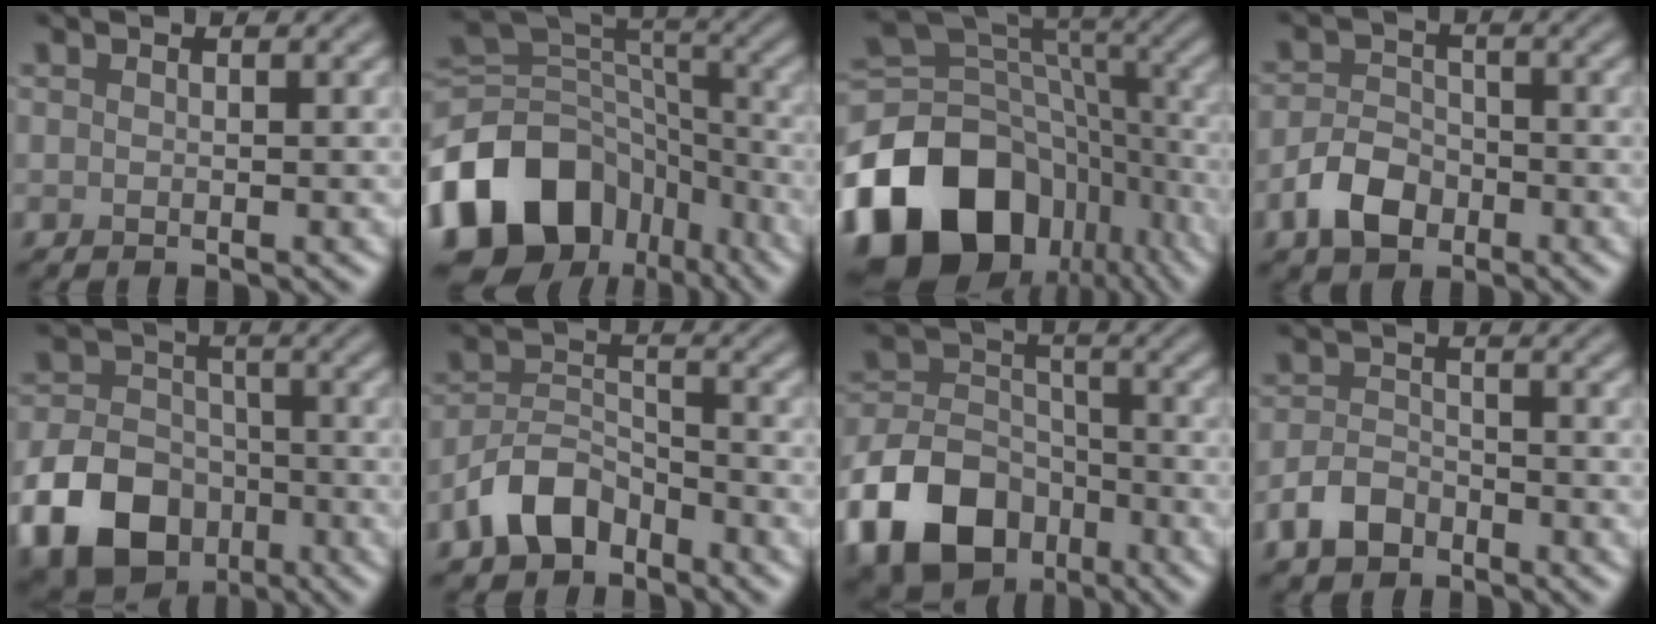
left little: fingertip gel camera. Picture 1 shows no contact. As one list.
[{"total": 13.7, "force": [-6.9, 10.0, 6.4], "torque": [-0.143, 0.008, -0.119]}, {"total": 18.6, "force": [-8.7, 13.2, 9.8], "torque": [-0.209, -0.006, -0.140]}, {"total": 4.0, "force": [-2.1, 2.7, 2.2], "torque": [-0.041, 0.004, -0.045]}, {"total": 11.2, "force": [-5.4, 8.3, 5.3], "torque": [-0.106, -0.032, -0.111]}, {"total": 4.8, "force": [-3.3, 2.7, 2.3], "torque": [-0.038, 0.005, -0.073]}, {"total": 10.1, "force": [-5.3, 6.9, 5.1], "torque": [-0.097, -0.006, -0.113]}, {"total": 3.0, "force": [-2.1, 1.7, 1.2], "torque": [-0.023, 0.004, -0.050]}]